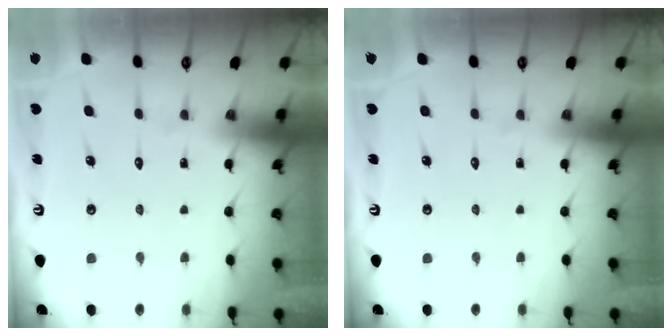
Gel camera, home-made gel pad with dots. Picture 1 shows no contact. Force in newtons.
{"total": 0.0}